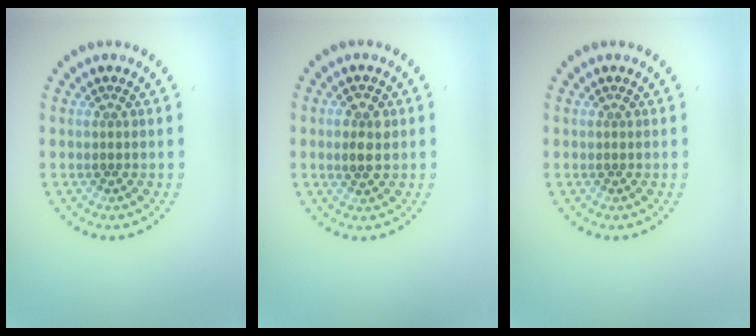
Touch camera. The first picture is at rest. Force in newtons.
{"total": 2.3, "press": 2.3, "slide": 0.3}
{"total": 0.0}